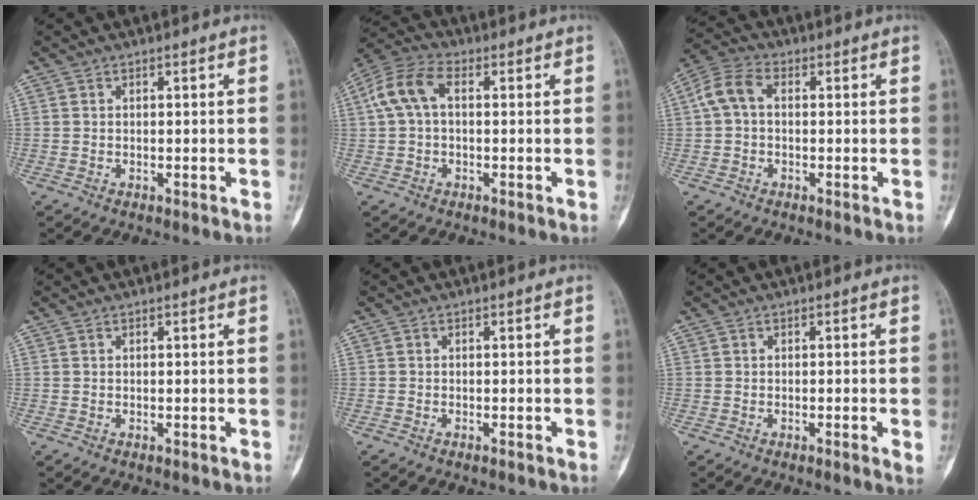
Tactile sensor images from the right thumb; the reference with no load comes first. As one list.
[{"total": 7.8, "force": [1.1, 4.6, 6.2], "torque": [-0.138, 0.027, 0.016]}, {"total": 5.8, "force": [0.4, 3.8, 4.4], "torque": [-0.094, 0.020, 0.000]}, {"total": 0.0}, {"total": 0.5, "force": [-0.5, 0.0, 0.2], "torque": [-0.003, 0.002, -0.008]}, {"total": 2.0, "force": [-0.7, 0.1, 1.9], "torque": [-0.029, -0.004, -0.011]}]